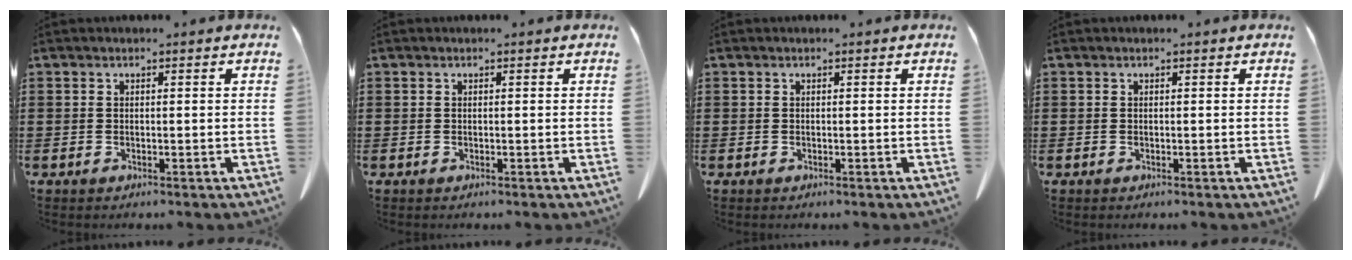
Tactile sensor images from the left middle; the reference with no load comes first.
{"total": 0.0}
{"total": 0.0}
{"total": 0.0}